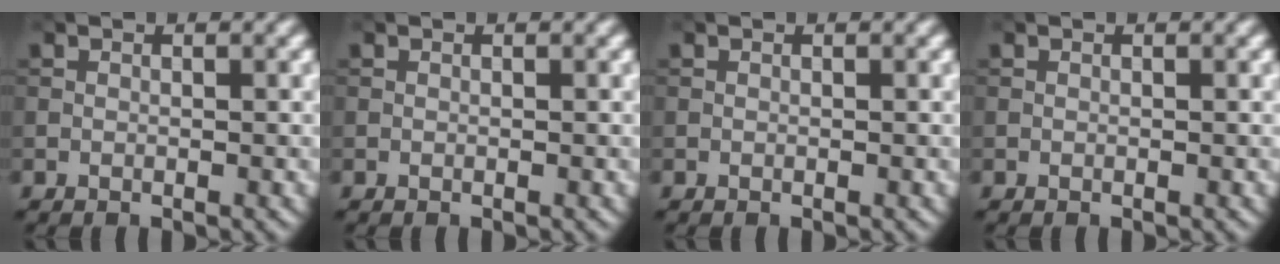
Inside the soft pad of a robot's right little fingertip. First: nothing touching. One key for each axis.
{"total": 0.0}
{"total": 0.0}
{"total": 0.0}